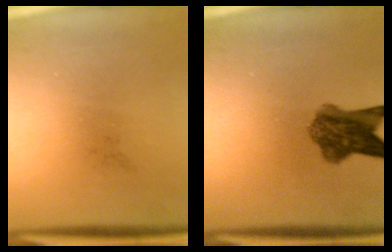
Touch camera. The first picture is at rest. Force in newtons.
{"total": 6.6}